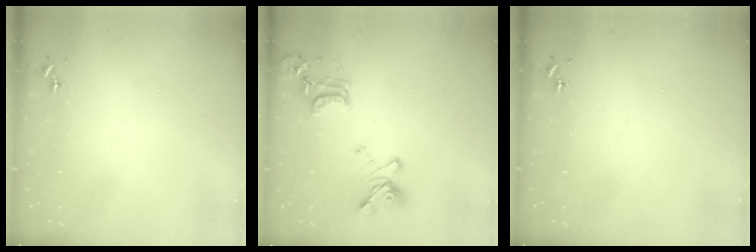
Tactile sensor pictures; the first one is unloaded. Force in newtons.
{"total": 16.9, "press": 16.8, "slide": 1.2}
{"total": 0.0}